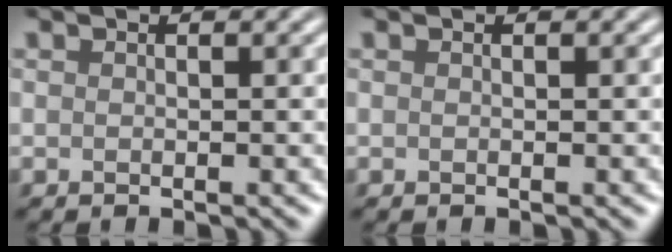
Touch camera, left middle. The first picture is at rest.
{"total": 0.0}